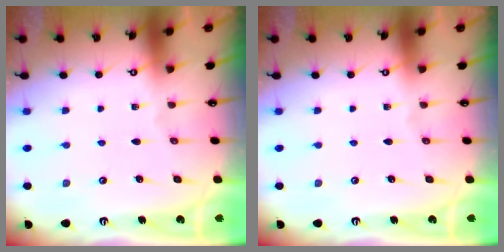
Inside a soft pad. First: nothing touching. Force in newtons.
{"total": 0.0}